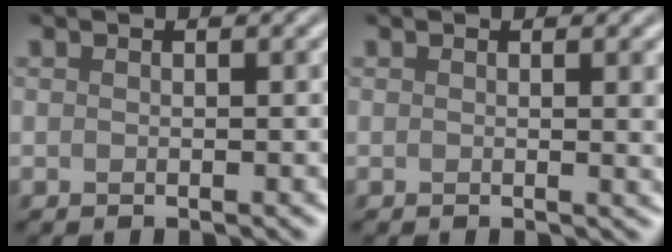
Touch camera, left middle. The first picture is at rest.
{"total": 1.8, "force": [0.4, 0.5, 1.7], "torque": [-0.014, 0.000, 0.002]}